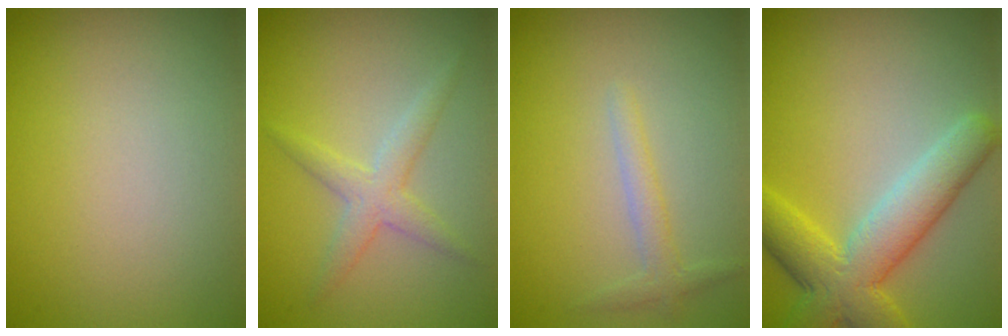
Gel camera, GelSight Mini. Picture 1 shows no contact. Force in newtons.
{"total": 2.4, "press": 2.4, "slide": 0.0}
{"total": 1.5, "press": 1.5, "slide": 0.0}
{"total": 6.5, "press": 6.5, "slide": 0.5}